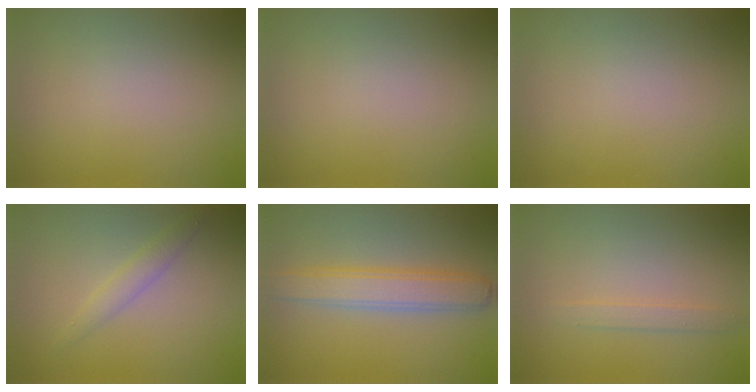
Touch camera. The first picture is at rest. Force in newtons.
{"total": 0.0}
{"total": 0.0}
{"total": 1.7, "press": 1.7, "slide": 0.1}
{"total": 4.2, "press": 4.2, "slide": 0.1}
{"total": 1.3, "press": 1.3, "slide": 0.0}